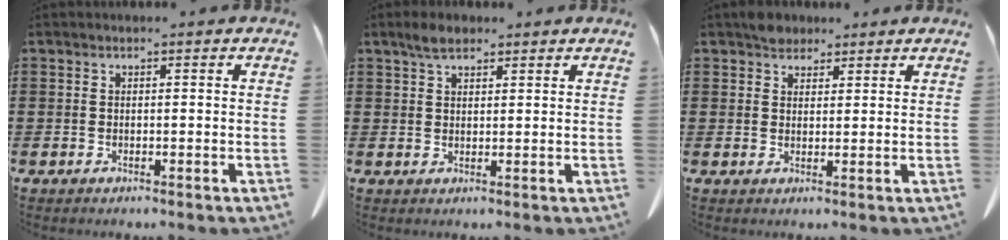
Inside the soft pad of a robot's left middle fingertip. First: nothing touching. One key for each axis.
{"total": 3.1, "fx": 2.4, "fy": 1.2, "fz": 1.7, "tx": -0.030, "ty": 0.003, "tz": 0.042}
{"total": 3.0, "fx": 2.6, "fy": 1.5, "fz": 0.5, "tx": -0.008, "ty": 0.003, "tz": 0.049}